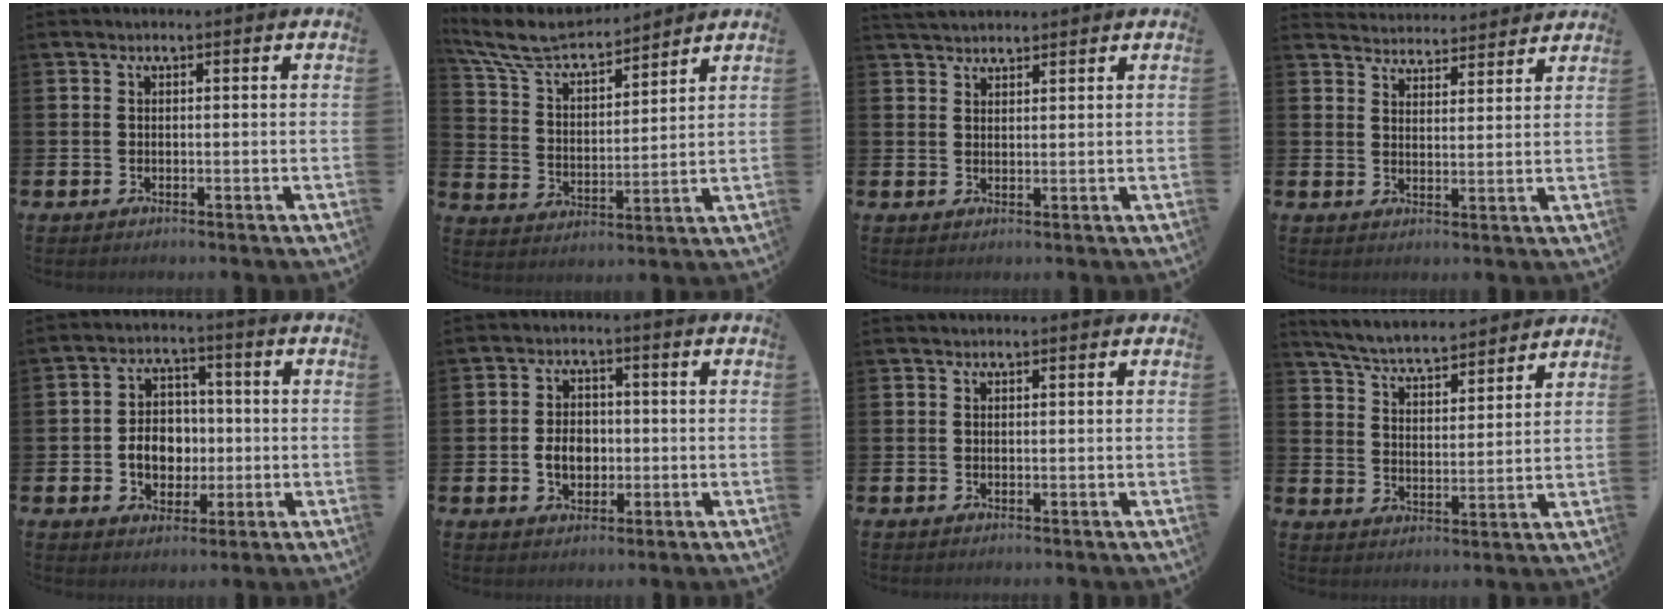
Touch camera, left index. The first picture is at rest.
{"total": 7.8, "force": [7.0, 2.0, 2.8], "torque": [-0.091, -0.045, 0.123]}
{"total": 2.8, "force": [2.8, 0.6, 0.2], "torque": [-0.011, -0.007, 0.052]}
{"total": 4.1, "force": [4.0, 0.4, -0.4], "torque": [-0.005, -0.030, 0.072]}
{"total": 5.8, "force": [-0.7, 4.8, 3.2], "torque": [-0.041, 0.002, -0.024]}
{"total": 4.2, "force": [-0.6, 3.2, 2.7], "torque": [-0.034, 0.000, -0.020]}
{"total": 0.0}
{"total": 5.8, "force": [5.6, 0.8, 1.2], "torque": [-0.054, -0.040, 0.096]}